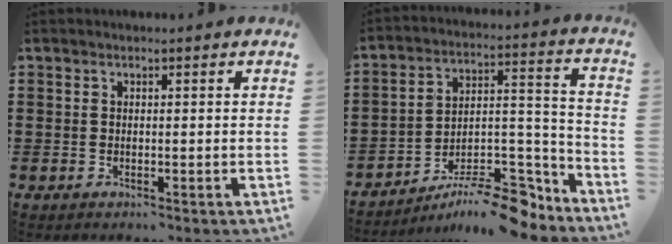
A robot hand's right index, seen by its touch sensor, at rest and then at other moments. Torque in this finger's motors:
{"motor_torque": [0.20, 0.06, 0.21, 0.05]}